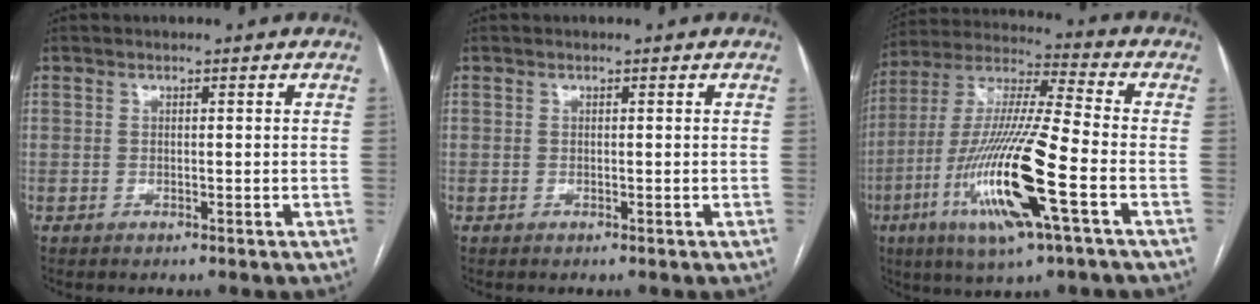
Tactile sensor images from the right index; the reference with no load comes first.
{"total": 0.0}
{"total": 19.4, "force": [-6.7, 1.2, 18.2], "torque": [-0.382, -0.024, -0.126]}